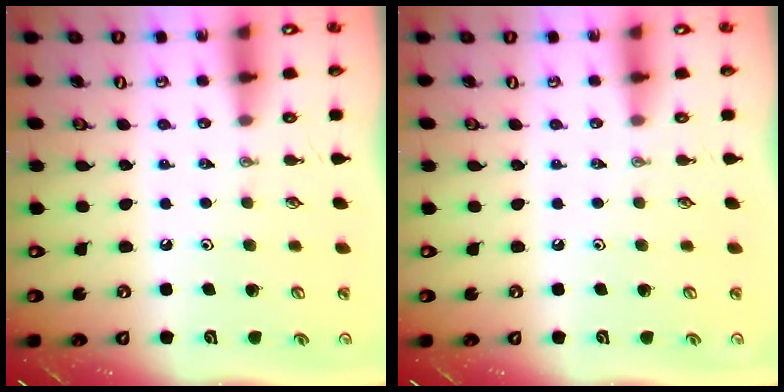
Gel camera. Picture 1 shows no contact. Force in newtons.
{"total": 0.0}